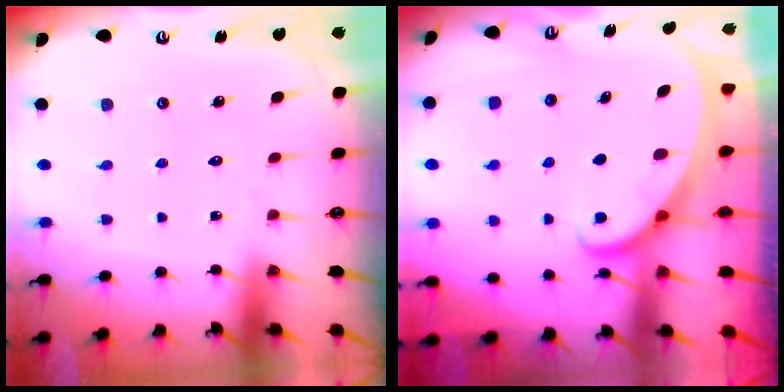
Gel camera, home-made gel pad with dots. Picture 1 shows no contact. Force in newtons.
{"total": 2.0, "press": 2.0, "slide": 0.4}